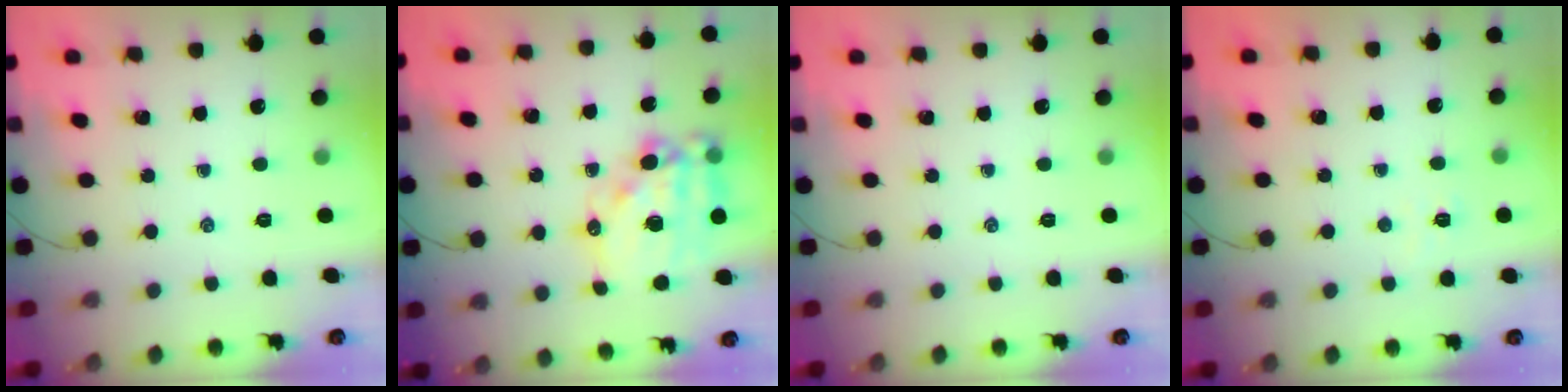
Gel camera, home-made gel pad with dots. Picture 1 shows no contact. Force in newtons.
{"total": 17.5, "press": 17.1, "slide": 4.0}
{"total": 0.0}
{"total": 2.3, "press": 2.2, "slide": 0.7}